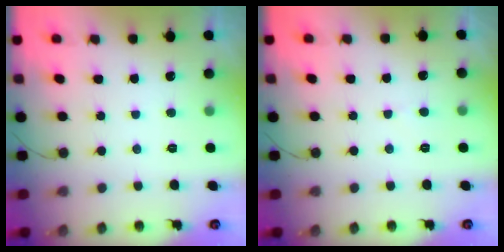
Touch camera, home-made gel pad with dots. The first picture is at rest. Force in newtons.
{"total": 2.5, "press": 2.5, "slide": 0.2}